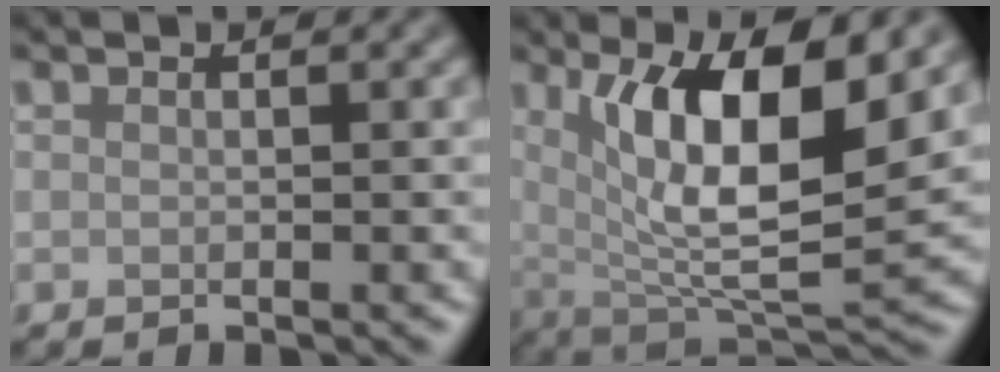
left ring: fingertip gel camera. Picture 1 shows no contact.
{"total": 10.1, "force": [3.1, 3.4, 9.0], "torque": [-0.155, -0.015, 0.060]}